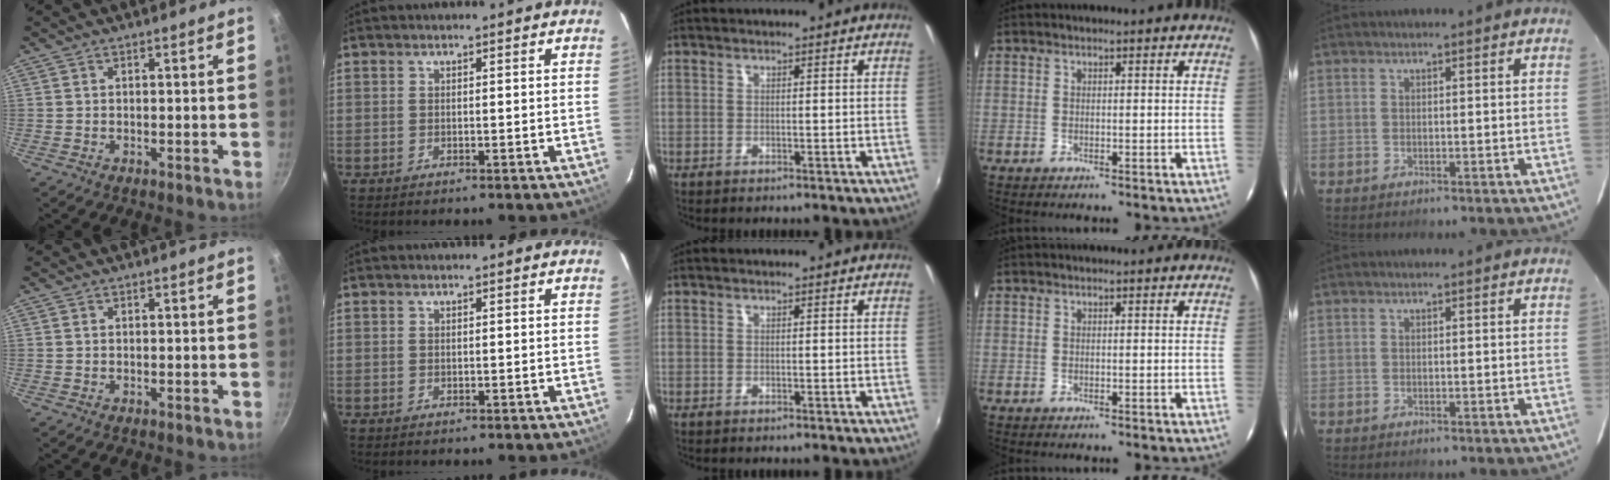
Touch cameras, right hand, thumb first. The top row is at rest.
{}